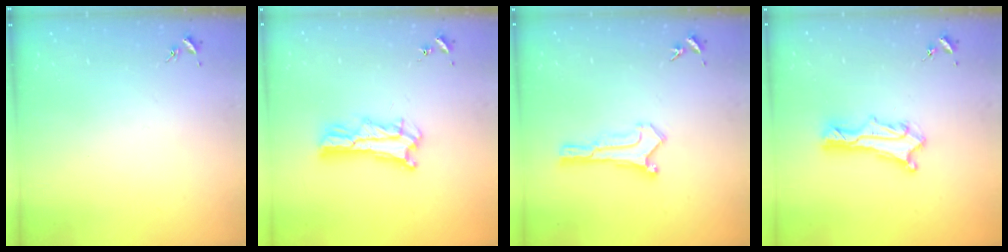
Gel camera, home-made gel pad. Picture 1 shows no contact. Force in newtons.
{"total": 5.2, "press": 5.2, "slide": 0.5}
{"total": 0.6, "press": 0.6, "slide": 0.0}
{"total": 3.0, "press": 3.0, "slide": 0.2}